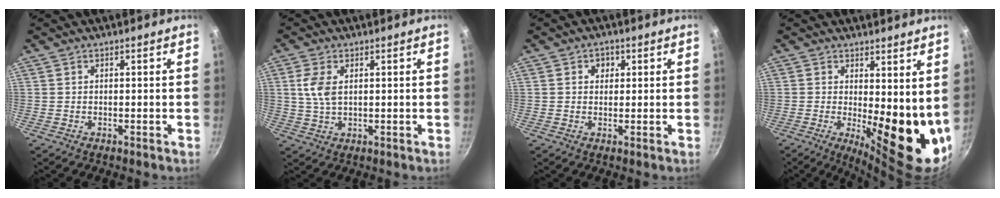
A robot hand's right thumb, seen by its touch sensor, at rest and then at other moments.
{"total": 5.2, "force": [1.3, 2.9, 4.1], "torque": [-0.086, -0.001, 0.025]}
{"total": 2.6, "force": [0.8, 2.2, 1.0], "torque": [0.000, -0.002, 0.010]}
{"total": 14.1, "force": [1.0, 5.5, 12.9], "torque": [-0.137, -0.033, 0.027]}